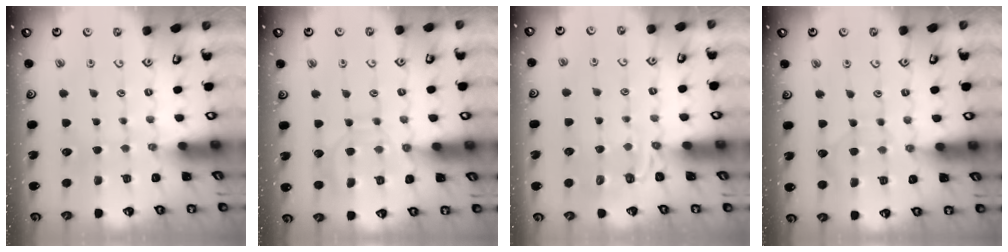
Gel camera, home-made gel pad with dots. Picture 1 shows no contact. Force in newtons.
{"total": 9.5, "press": 9.5, "slide": 0.9}
{"total": 3.2, "press": 2.7, "slide": 1.8}
{"total": 5.1, "press": 5.1, "slide": 0.5}